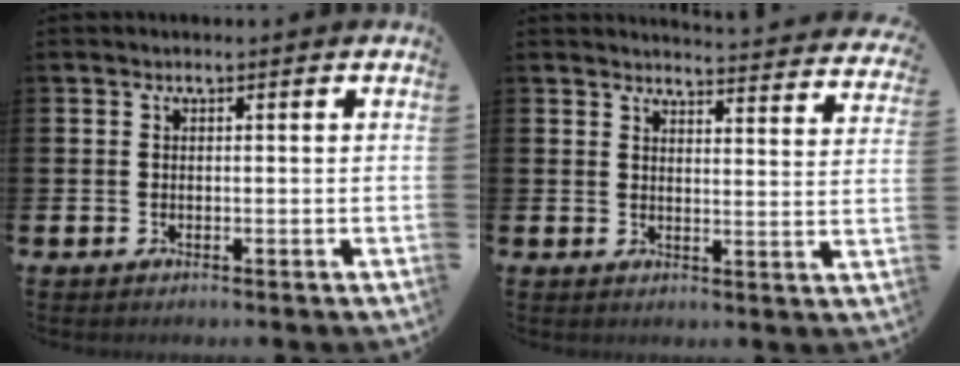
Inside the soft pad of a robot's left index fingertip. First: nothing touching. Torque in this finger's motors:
{"motor_torque": [0.95, -1.18, 0.15, 0.00]}